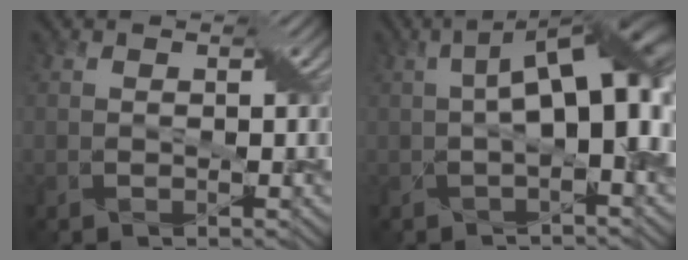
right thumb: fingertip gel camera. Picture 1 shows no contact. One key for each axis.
{"total": 11.1, "fx": 0.5, "fy": 4.4, "fz": 10.2, "tx": -0.162, "ty": 0.014, "tz": 0.006}